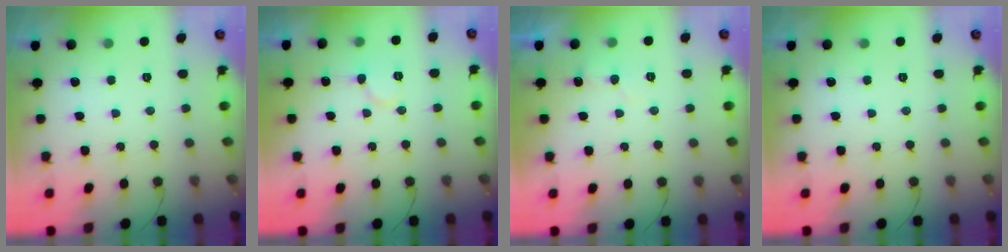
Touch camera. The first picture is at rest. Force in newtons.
{"total": 6.8, "press": 6.8, "slide": 0.8}
{"total": 5.2, "press": 5.2, "slide": 0.4}
{"total": 0.0}